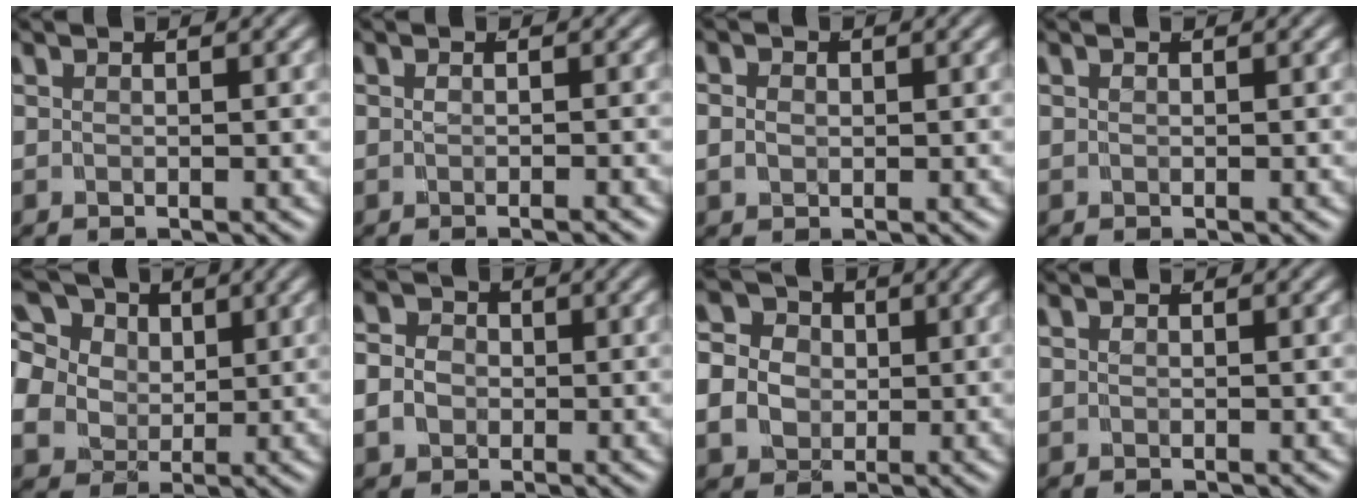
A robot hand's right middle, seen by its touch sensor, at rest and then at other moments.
{"total": 1.0, "force": [-0.7, -0.3, 0.6], "torque": [-0.008, -0.002, -0.009]}
{"total": 1.5, "force": [0.0, 1.2, 0.8], "torque": [-0.022, -0.009, 0.006]}
{"total": 0.0}
{"total": 10.1, "force": [1.8, 8.5, 5.1], "torque": [-0.120, -0.022, 0.030]}
{"total": 4.5, "force": [-0.2, 4.0, 2.0], "torque": [-0.045, -0.009, -0.006]}
{"total": 9.1, "force": [0.6, 8.1, 4.1], "torque": [-0.099, -0.016, 0.005]}
{"total": 0.0}